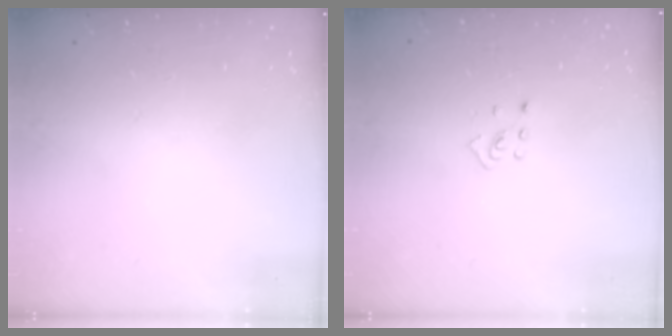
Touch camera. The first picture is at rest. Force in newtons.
{"total": 2.5, "press": 2.4, "slide": 0.8}